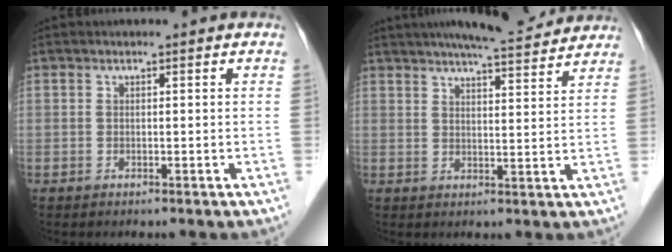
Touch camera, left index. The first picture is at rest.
{"total": 11.8, "force": [10.6, 1.2, 4.9], "torque": [-0.074, 0.012, 0.138]}